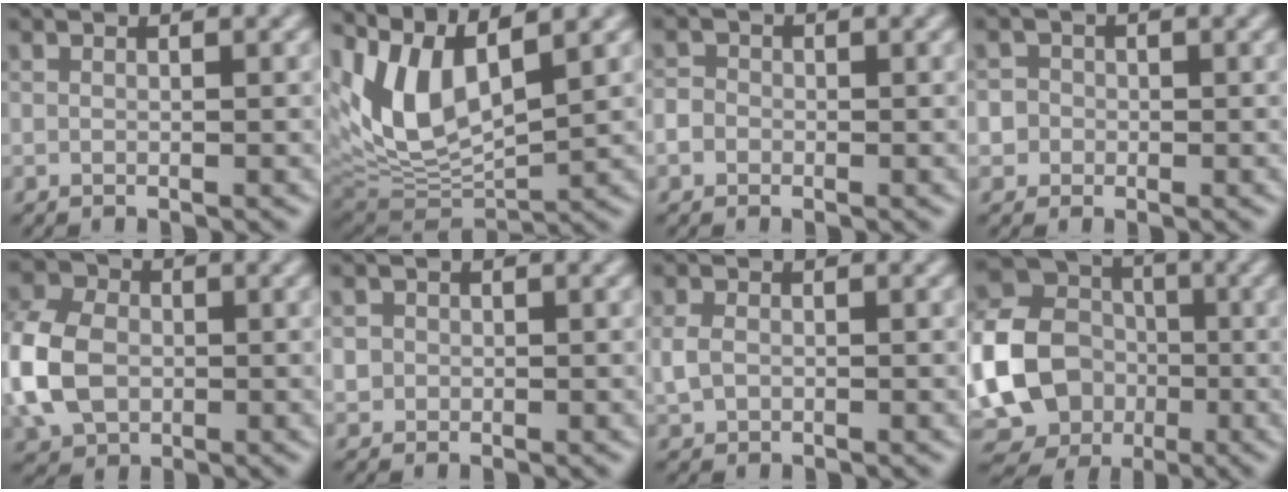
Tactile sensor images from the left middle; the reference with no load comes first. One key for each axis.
{"total": 9.3, "fx": 3.8, "fy": 4.1, "fz": 7.4, "tx": -0.174, "ty": 0.002, "tz": 0.073}
{"total": 2.1, "fx": -0.3, "fy": 1.9, "fz": 0.9, "tx": -0.008, "ty": 0.012, "tz": -0.016}
{"total": 3.6, "fx": 0.1, "fy": 3.4, "fz": 1.1, "tx": 0.000, "ty": 0.023, "tz": -0.014}
{"total": 9.2, "fx": -1.1, "fy": 6.9, "fz": 5.9, "tx": -0.156, "ty": -0.001, "tz": -0.034}
{"total": 1.2, "fx": 0.1, "fy": 1.1, "fz": 0.2, "tx": 0.002, "ty": -0.002, "tz": 0.006}
{"total": 1.9, "fx": 0.0, "fy": 1.5, "fz": 1.1, "tx": -0.026, "ty": 0.000, "tz": -0.002}
{"total": 16.7, "fx": -2.4, "fy": 14.7, "fz": 7.5, "tx": -0.164, "ty": -0.012, "tz": -0.077}